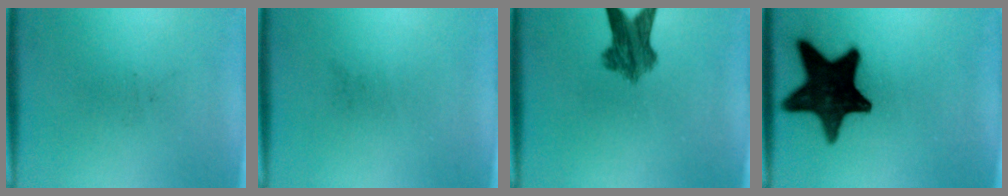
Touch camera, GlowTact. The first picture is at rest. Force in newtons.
{"total": 0.0}
{"total": 6.7}
{"total": 18.4}